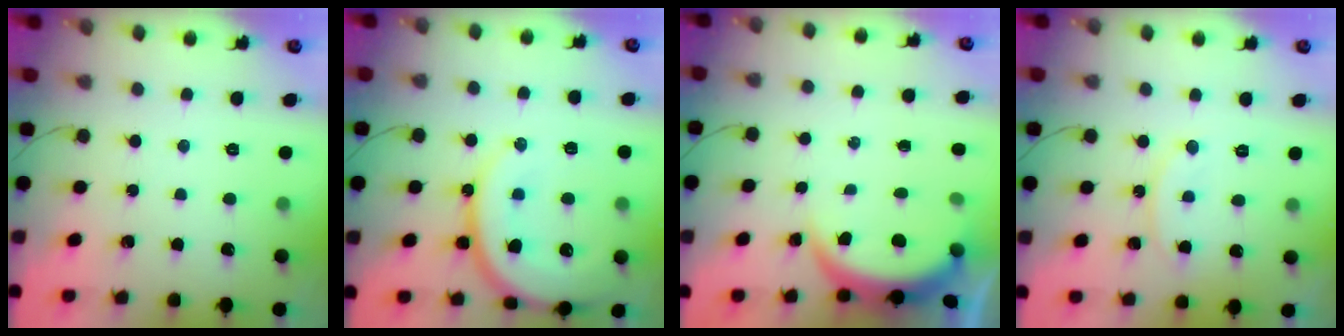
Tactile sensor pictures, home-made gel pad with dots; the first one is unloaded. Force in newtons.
{"total": 17.8, "press": 17.7, "slide": 1.5}
{"total": 3.9, "press": 3.9, "slide": 0.2}
{"total": 9.1, "press": 9.1, "slide": 0.1}